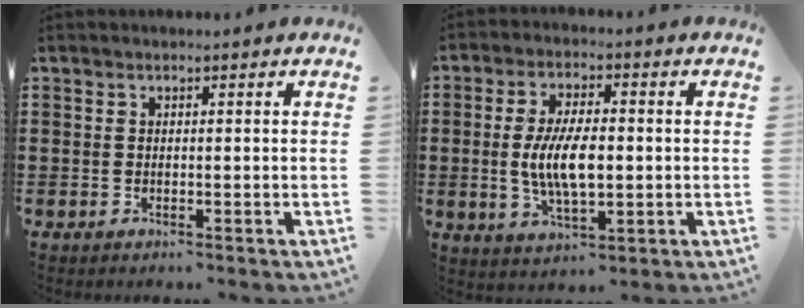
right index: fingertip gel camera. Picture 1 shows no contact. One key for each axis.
{"total": 8.4, "fx": -0.4, "fy": 3.4, "fz": 7.6, "tx": -0.164, "ty": -0.002, "tz": -0.013}